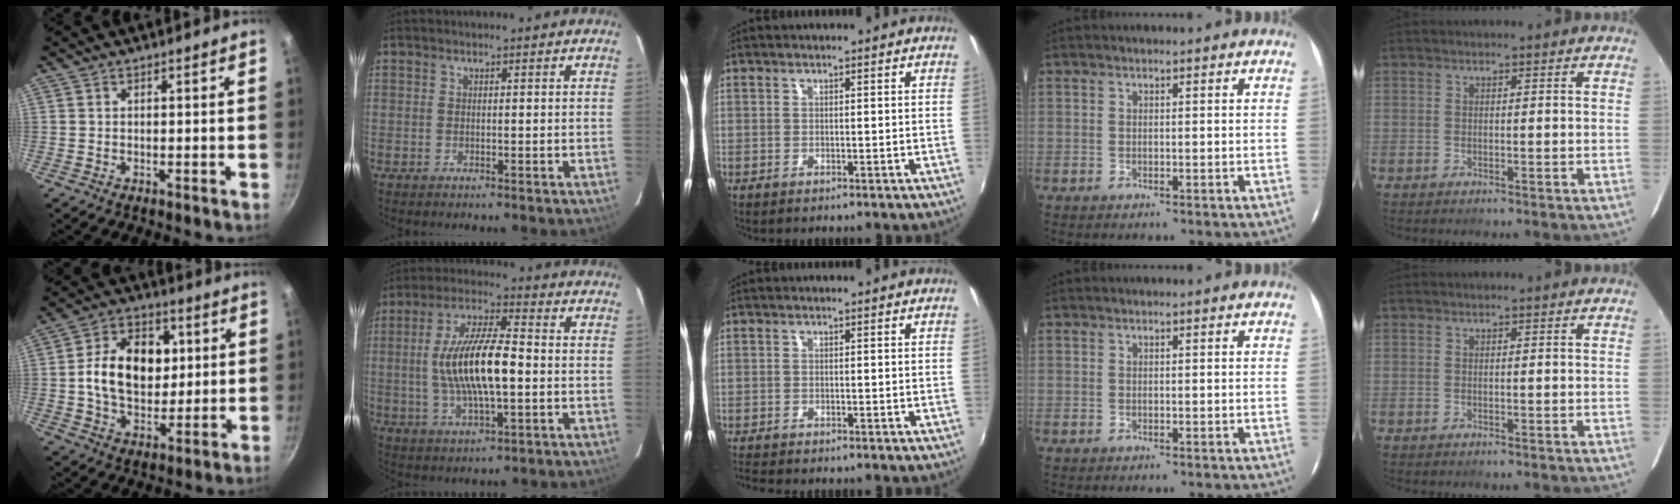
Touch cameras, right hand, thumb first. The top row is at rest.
{"thumb": {"total": 15.7, "force": [2.1, 11.1, 10.9], "torque": [-0.143, 0.007, 0.028]}, "index": {"total": 14.3, "force": [-1.0, 4.2, 13.7], "torque": [-0.265, 0.005, -0.016]}, "middle": {"total": 2.6, "force": [-2.4, 0.3, 0.8], "torque": [-0.024, -0.017, -0.047]}}